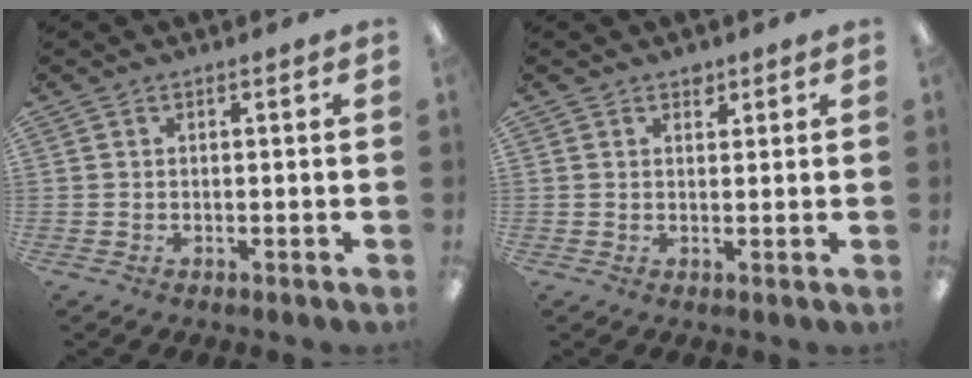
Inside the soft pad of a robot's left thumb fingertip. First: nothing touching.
{"total": 1.9, "force": [1.5, 1.1, 0.5], "torque": [0.006, -0.007, 0.025]}